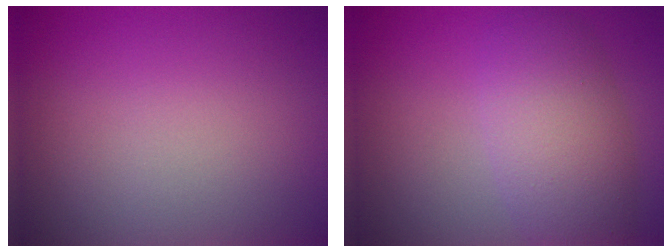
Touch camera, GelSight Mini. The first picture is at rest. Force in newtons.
{"total": 5.8, "press": 5.8, "slide": 0.2}